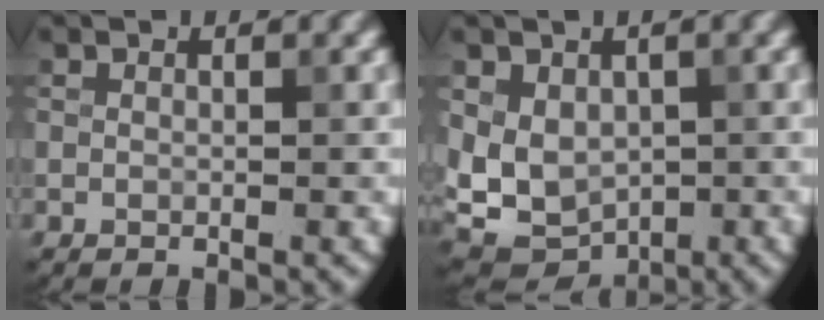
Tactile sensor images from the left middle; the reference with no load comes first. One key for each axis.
{"total": 6.0, "fx": 0.1, "fy": 4.5, "fz": 3.9, "tx": -0.078, "ty": -0.012, "tz": 0.004}